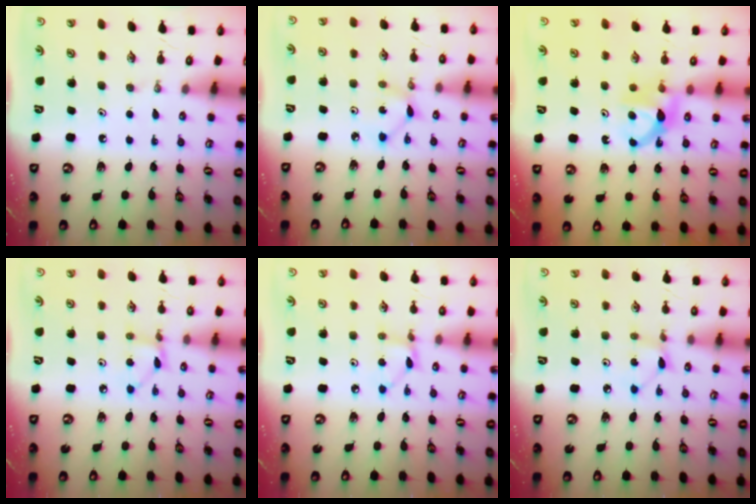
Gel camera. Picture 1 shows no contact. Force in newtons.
{"total": 2.1, "press": 2.1, "slide": 0.1}
{"total": 7.1, "press": 7.1, "slide": 0.3}
{"total": 2.8, "press": 2.8, "slide": 0.4}
{"total": 2.8, "press": 2.8, "slide": 0.4}
{"total": 2.2, "press": 2.2, "slide": 0.3}